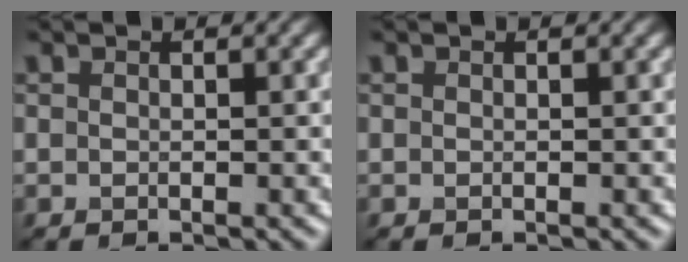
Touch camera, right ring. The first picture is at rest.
{"total": 0.0}